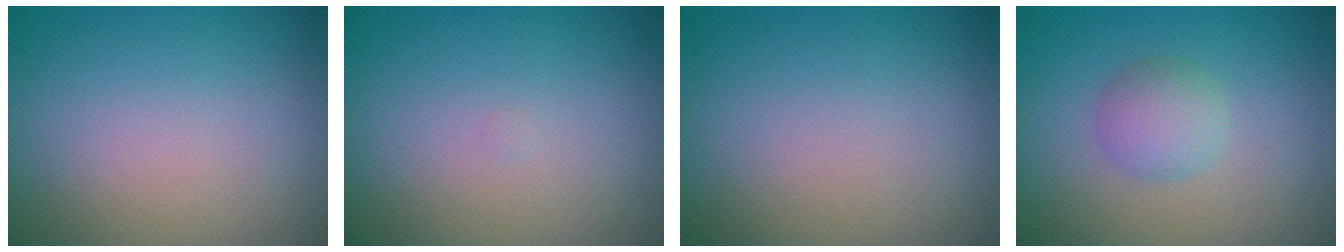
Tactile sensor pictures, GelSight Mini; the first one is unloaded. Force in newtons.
{"total": 0.0}
{"total": 0.0}
{"total": 2.5, "press": 2.5, "slide": 0.1}